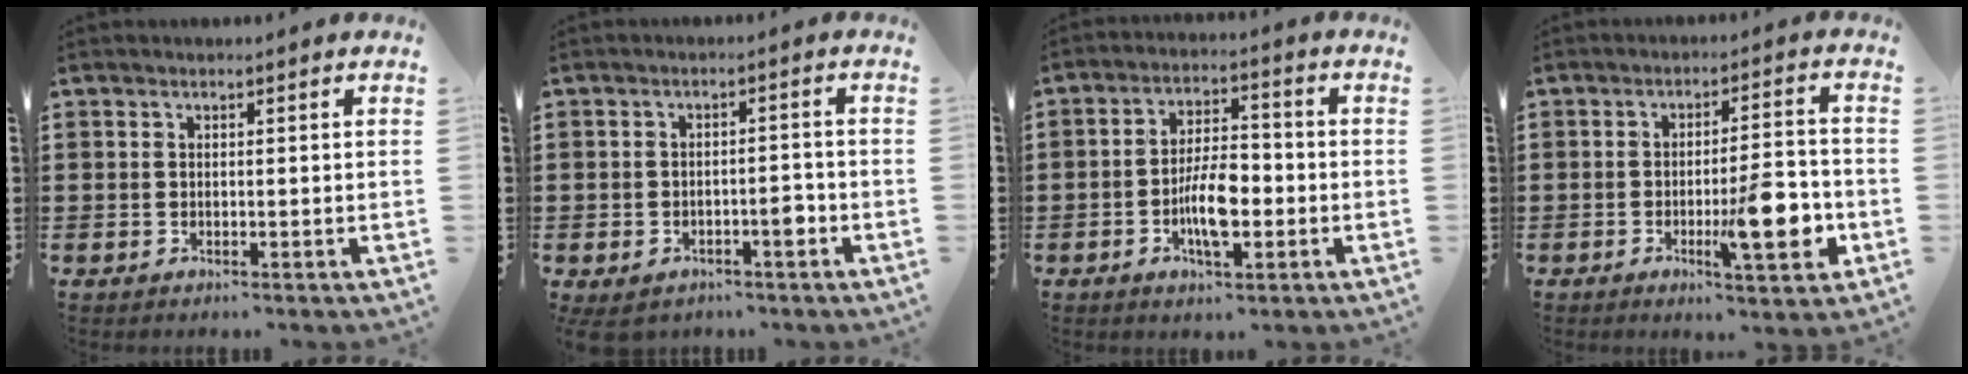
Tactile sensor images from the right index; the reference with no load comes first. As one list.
[{"total": 4.2, "force": [-2.1, 2.0, 2.9], "torque": [-0.049, 0.008, -0.040]}, {"total": 7.9, "force": [-2.3, 3.0, 7.0], "torque": [-0.137, 0.003, -0.044]}, {"total": 10.5, "force": [-3.0, 2.5, 9.7], "torque": [-0.142, -0.004, -0.047]}]